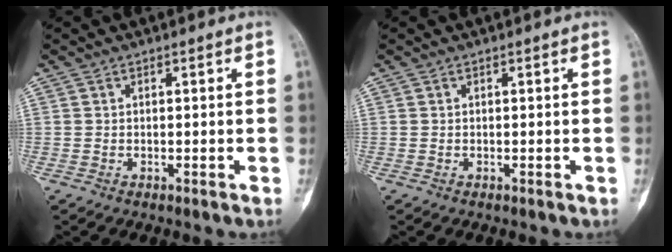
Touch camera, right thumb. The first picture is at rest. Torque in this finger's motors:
{"motor_torque": [0.26, 0.11, 0.14, -0.01, 0.06]}